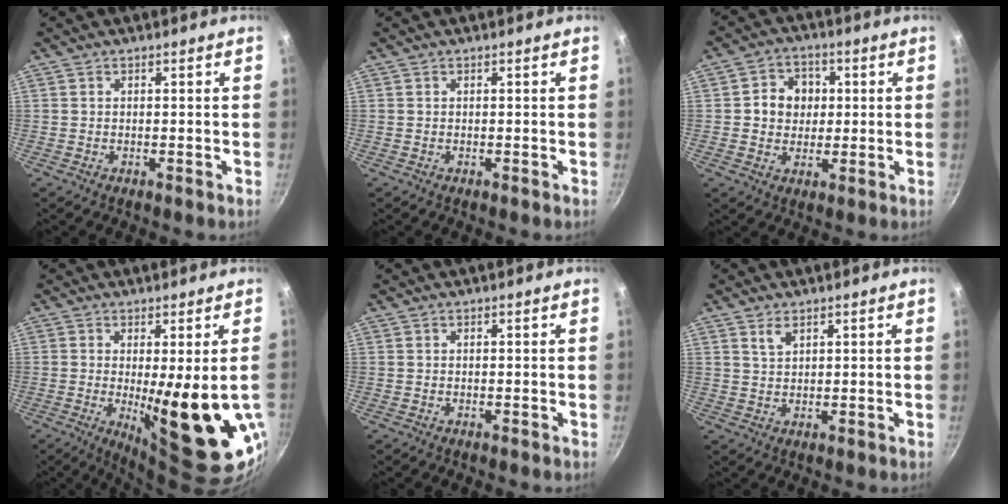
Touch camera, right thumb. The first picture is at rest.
{"total": 0.0}
{"total": 7.2, "force": [0.9, 6.4, 3.3], "torque": [-0.019, 0.003, 0.005]}
{"total": 15.5, "force": [-2.0, 3.4, 15.0], "torque": [-0.203, -0.033, -0.010]}
{"total": 0.0}
{"total": 2.5, "force": [1.5, 1.3, 1.5], "torque": [-0.025, -0.007, 0.030]}